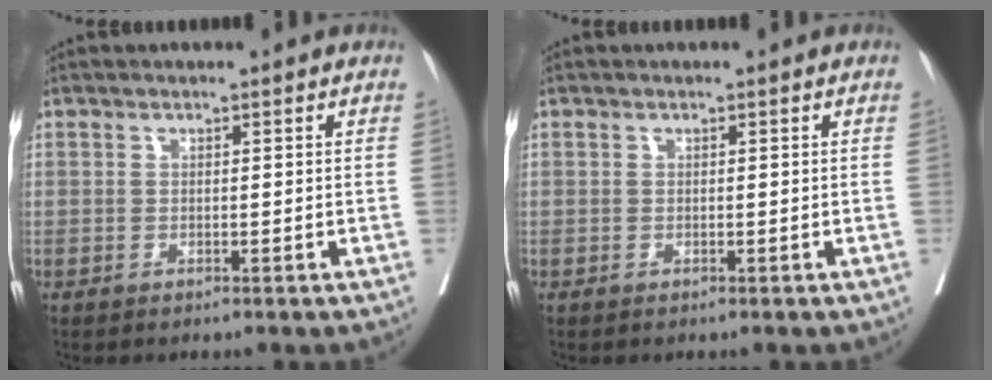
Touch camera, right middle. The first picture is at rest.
{"total": 0.0}